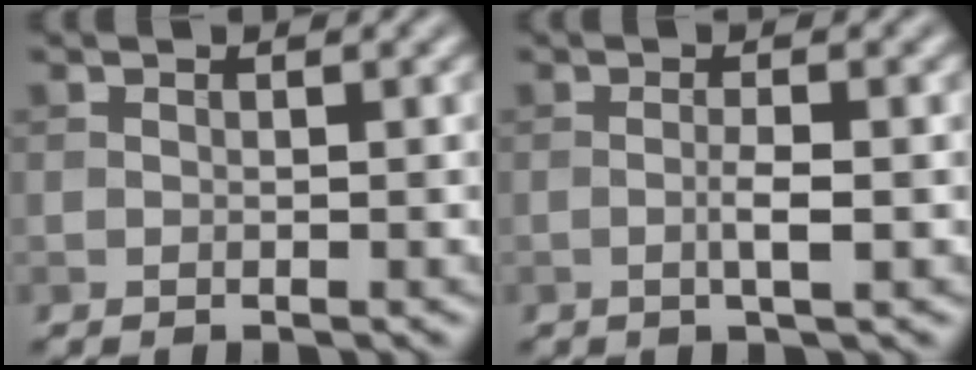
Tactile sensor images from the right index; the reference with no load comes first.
{"total": 2.1, "force": [-0.4, 0.2, 2.1], "torque": [-0.039, 0.001, -0.010]}